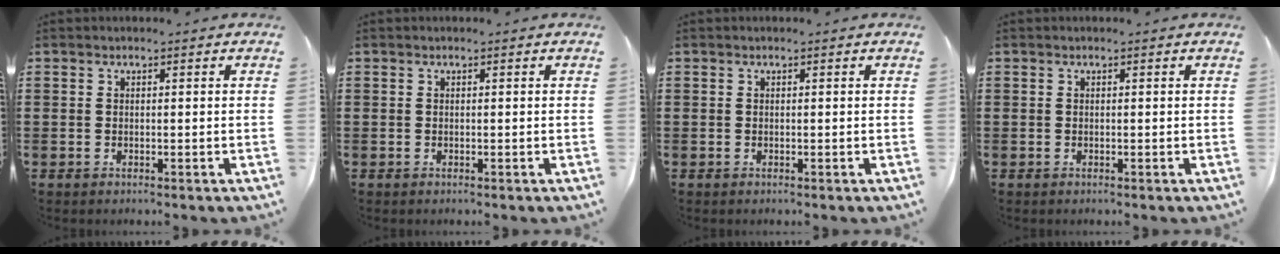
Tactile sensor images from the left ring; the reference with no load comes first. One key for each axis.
{"total": 0.0}
{"total": 0.0}
{"total": 0.0}